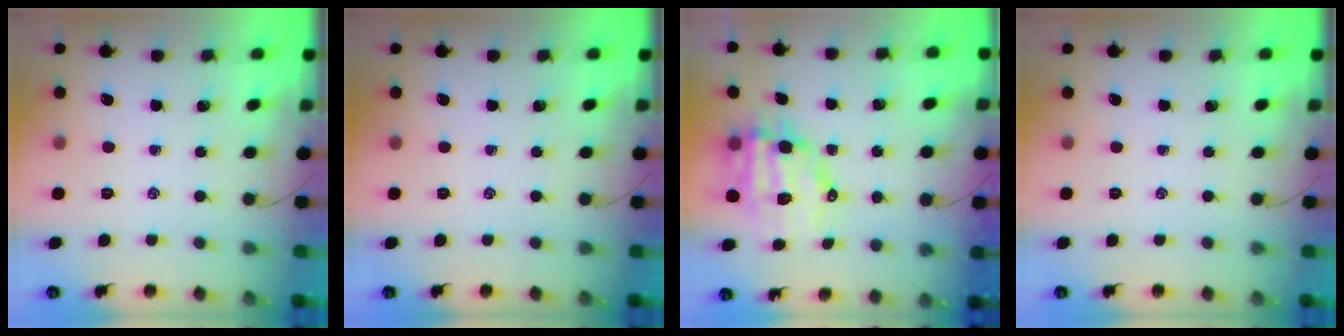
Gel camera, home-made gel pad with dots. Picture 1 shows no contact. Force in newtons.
{"total": 0.0}
{"total": 10.6, "press": 10.3, "slide": 2.4}
{"total": 0.0}